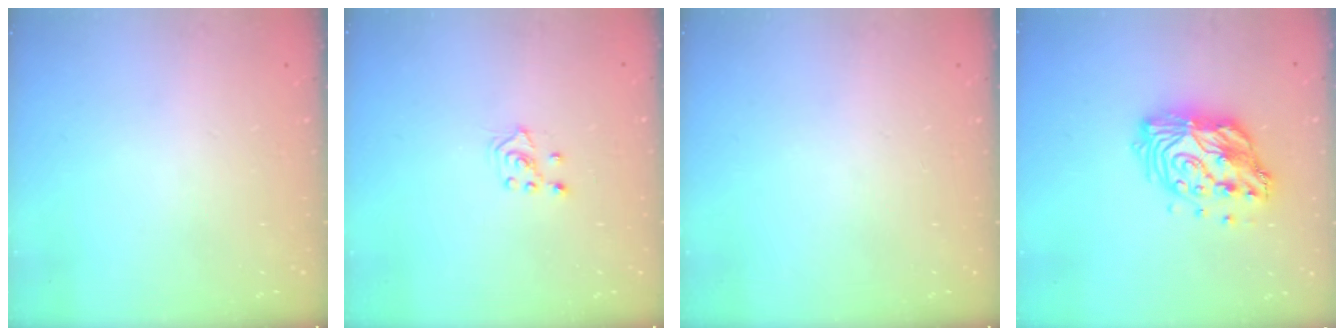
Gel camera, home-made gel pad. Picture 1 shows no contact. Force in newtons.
{"total": 3.0, "press": 2.9, "slide": 0.7}
{"total": 0.0}
{"total": 15.4, "press": 15.4, "slide": 1.4}